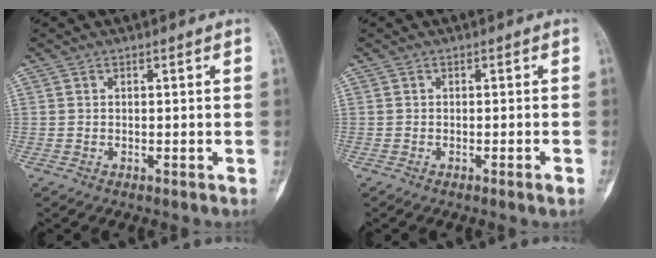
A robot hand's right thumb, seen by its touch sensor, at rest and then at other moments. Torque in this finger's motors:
{"motor_torque": [-0.79, 0.01, -0.02, 0.09, -0.07]}